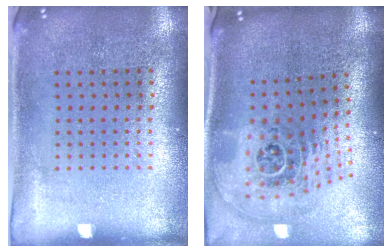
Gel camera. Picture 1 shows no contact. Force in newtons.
{"total": 2.7, "press": 1.8, "slide": 2.0}